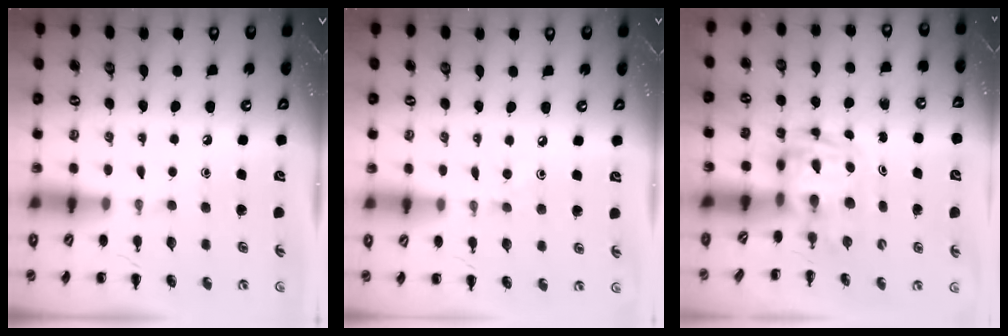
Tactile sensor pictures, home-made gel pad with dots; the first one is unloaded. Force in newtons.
{"total": 2.5, "press": 2.3, "slide": 0.9}
{"total": 2.7, "press": 2.6, "slide": 0.5}